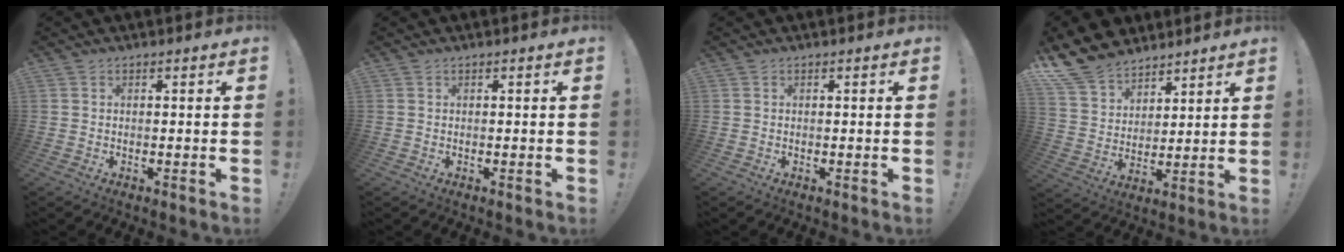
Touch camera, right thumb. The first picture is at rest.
{"total": 0.0}
{"total": 0.0}
{"total": 13.4, "force": [10.8, 7.1, 3.5], "torque": [-0.078, -0.079, 0.209]}